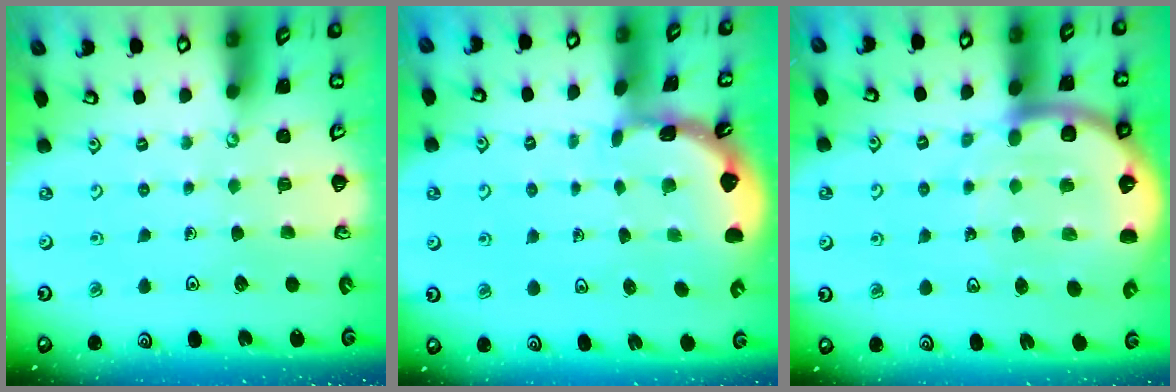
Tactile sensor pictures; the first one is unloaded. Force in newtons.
{"total": 1.8, "press": 1.8, "slide": 0.2}
{"total": 10.4, "press": 10.4, "slide": 1.2}